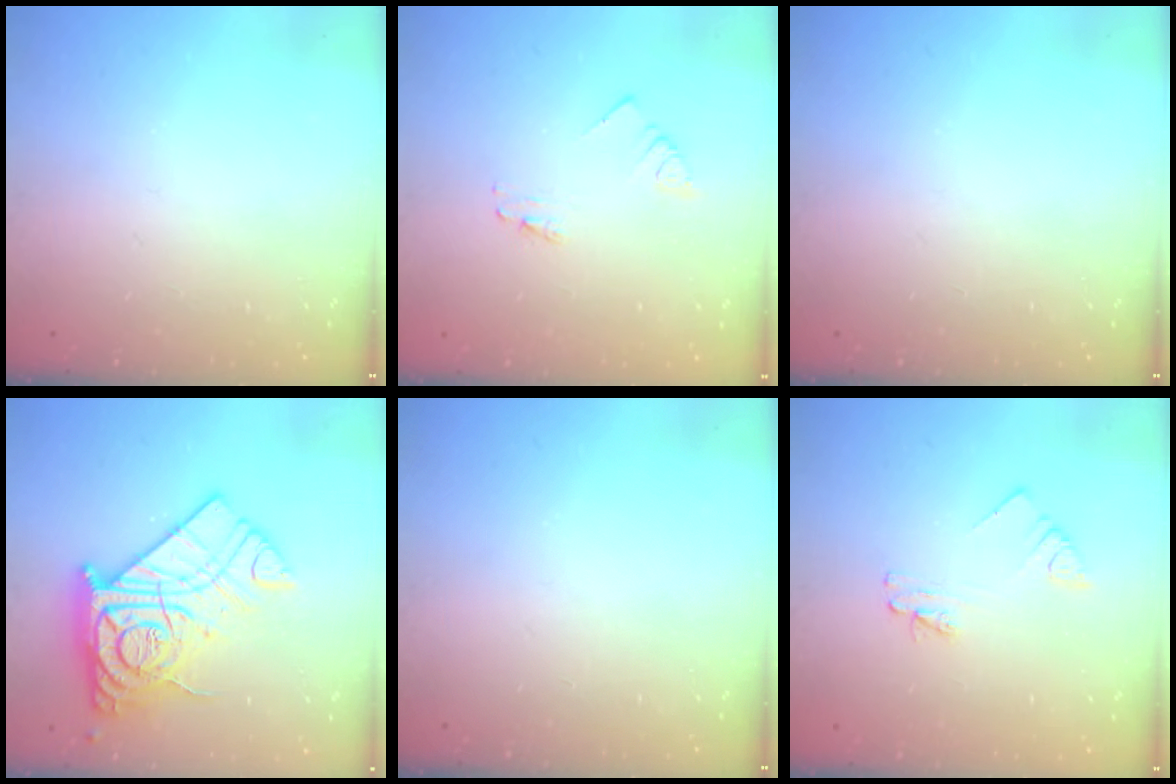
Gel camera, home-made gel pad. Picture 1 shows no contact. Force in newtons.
{"total": 0.6, "press": 0.6, "slide": 0.1}
{"total": 0.0}
{"total": 21.6, "press": 21.5, "slide": 2.2}
{"total": 0.0}
{"total": 2.9, "press": 2.9, "slide": 0.3}